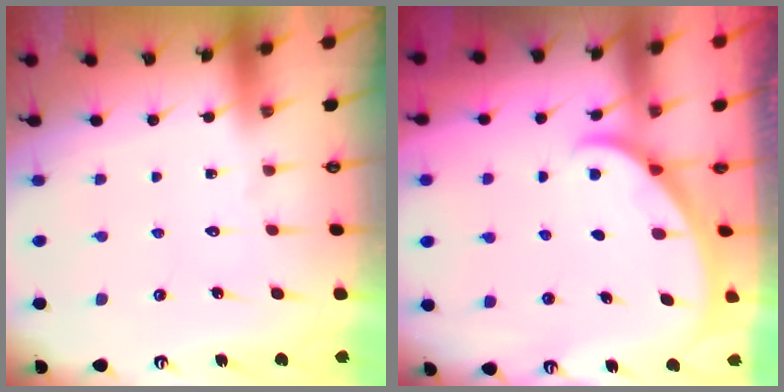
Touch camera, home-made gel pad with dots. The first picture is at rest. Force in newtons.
{"total": 2.1, "press": 2.1, "slide": 0.1}